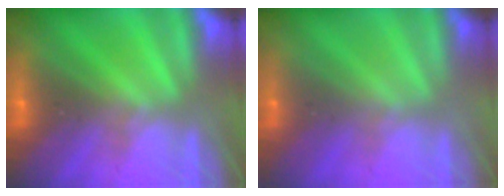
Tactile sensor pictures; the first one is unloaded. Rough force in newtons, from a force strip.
{"total": 3.3}